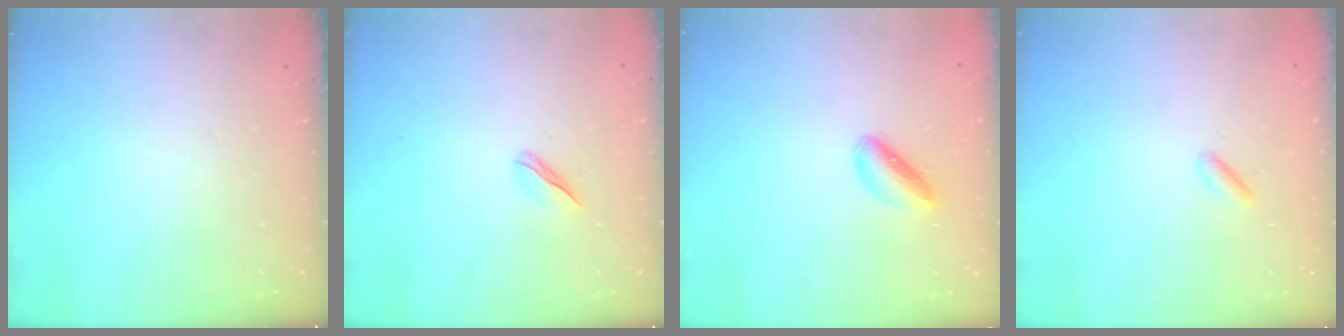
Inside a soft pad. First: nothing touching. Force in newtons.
{"total": 3.2, "press": 3.1, "slide": 1.0}
{"total": 4.3, "press": 4.2, "slide": 0.8}
{"total": 1.3, "press": 1.2, "slide": 0.5}